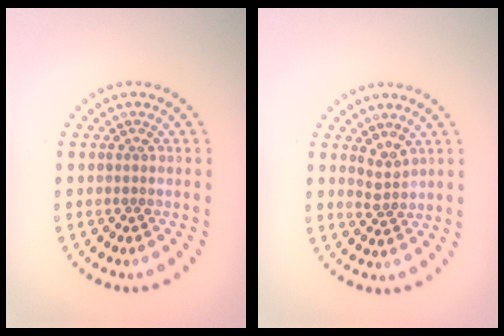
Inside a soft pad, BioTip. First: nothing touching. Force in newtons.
{"total": 1.7, "press": 1.1, "slide": 1.3}